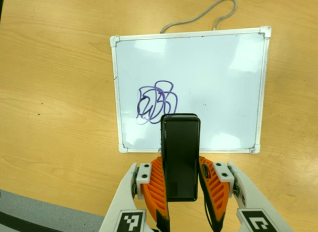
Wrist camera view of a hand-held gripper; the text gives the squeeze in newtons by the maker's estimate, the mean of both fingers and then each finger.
{"total": 4.5, "left": 3.3, "right": 5.7}